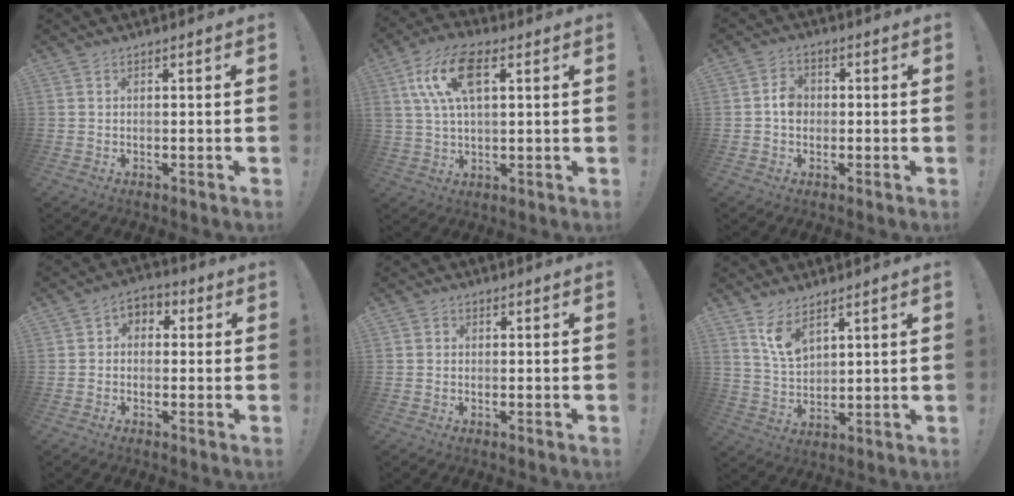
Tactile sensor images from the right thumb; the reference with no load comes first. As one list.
[{"total": 13.3, "force": [4.5, 6.7, 10.6], "torque": [-0.199, 0.005, 0.085]}, {"total": 5.0, "force": [-0.6, 4.1, 2.8], "torque": [-0.039, 0.011, -0.012]}, {"total": 4.4, "force": [-1.2, 3.6, 2.1], "torque": [-0.028, 0.015, -0.019]}, {"total": 0.7, "force": [-0.3, 0.6, 0.3], "torque": [-0.005, 0.002, -0.005]}, {"total": 8.1, "force": [5.5, 3.8, 4.4], "torque": [-0.073, -0.033, 0.102]}]